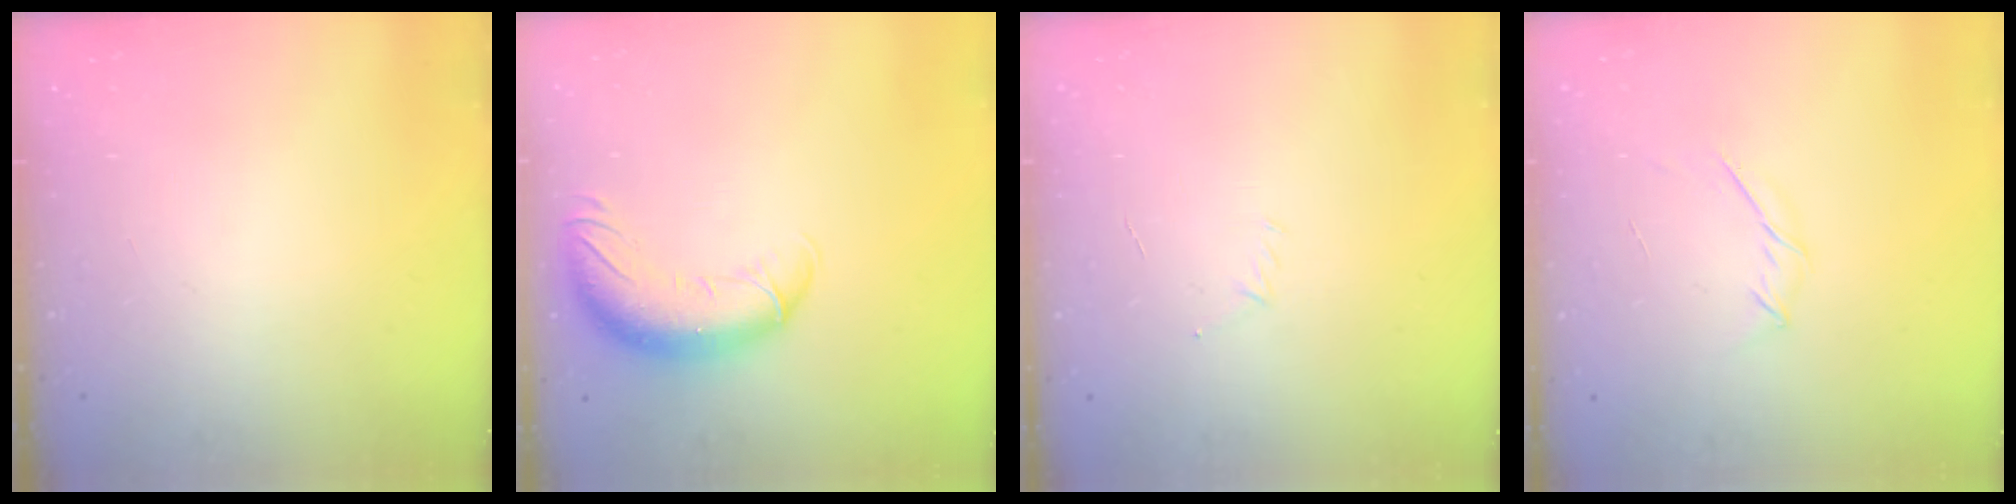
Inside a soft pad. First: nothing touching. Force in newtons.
{"total": 13.4, "press": 13.0, "slide": 3.2}
{"total": 2.9, "press": 2.8, "slide": 0.8}
{"total": 3.8, "press": 3.7, "slide": 0.9}